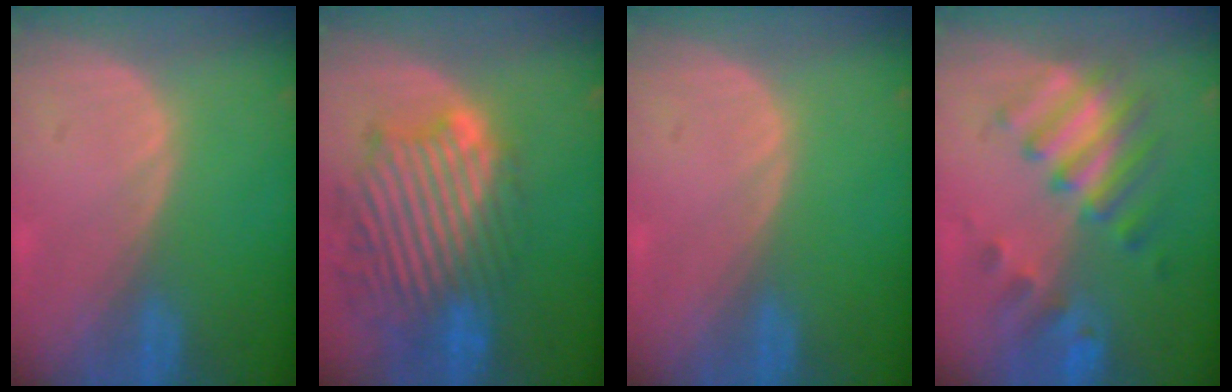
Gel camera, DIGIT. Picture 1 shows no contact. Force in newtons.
{"total": 13.0, "press": 11.6, "slide": 5.8}
{"total": 0.0}
{"total": 7.8, "press": 7.7, "slide": 1.7}